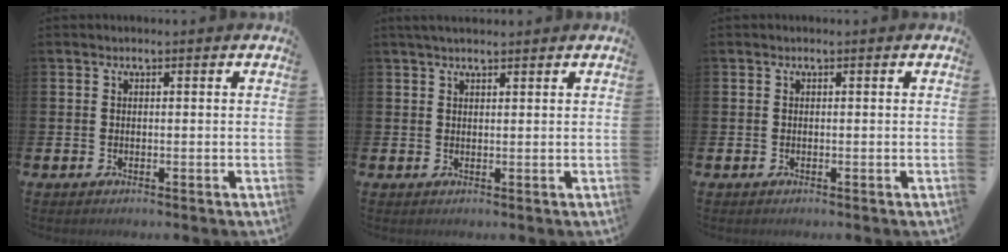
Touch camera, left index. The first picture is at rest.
{"total": 2.1, "force": [1.9, 0.5, 0.8], "torque": [-0.018, 0.003, 0.033]}
{"total": 0.0}